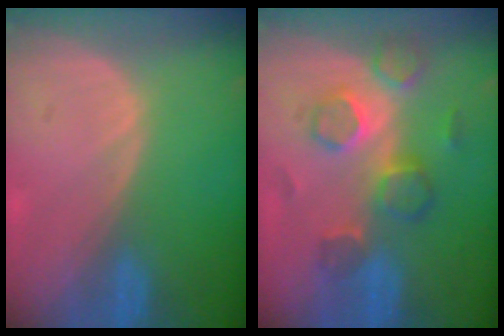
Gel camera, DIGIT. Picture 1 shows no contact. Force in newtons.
{"total": 7.8, "press": 7.3, "slide": 2.8}